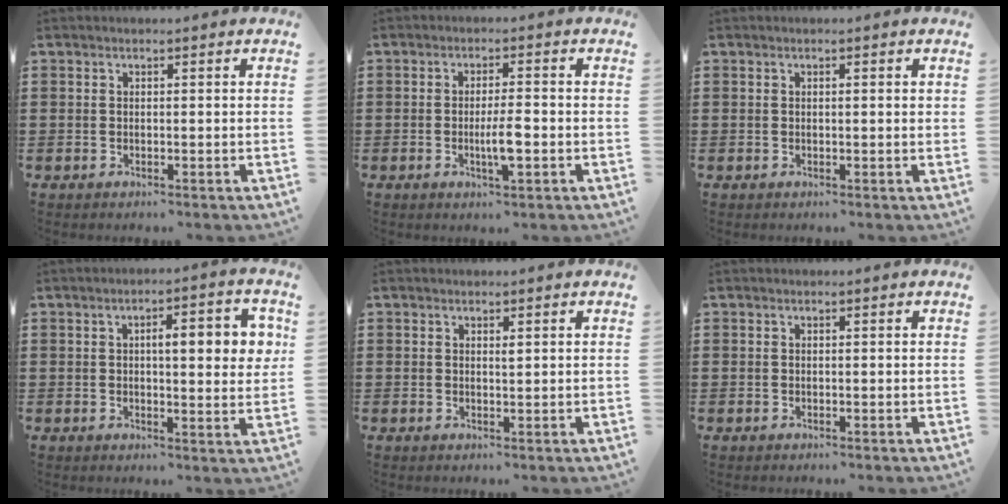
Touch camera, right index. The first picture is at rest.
{"total": 4.4, "force": [-1.0, 0.8, 4.2], "torque": [-0.080, -0.002, -0.020]}
{"total": 0.6, "force": [0.1, 0.0, 0.6], "torque": [-0.011, 0.000, 0.002]}
{"total": 6.3, "force": [1.3, 1.9, 5.8], "torque": [-0.088, -0.001, 0.013]}
{"total": 0.7, "force": [0.4, 0.2, 0.6], "torque": [-0.004, -0.002, 0.006]}
{"total": 0.0}